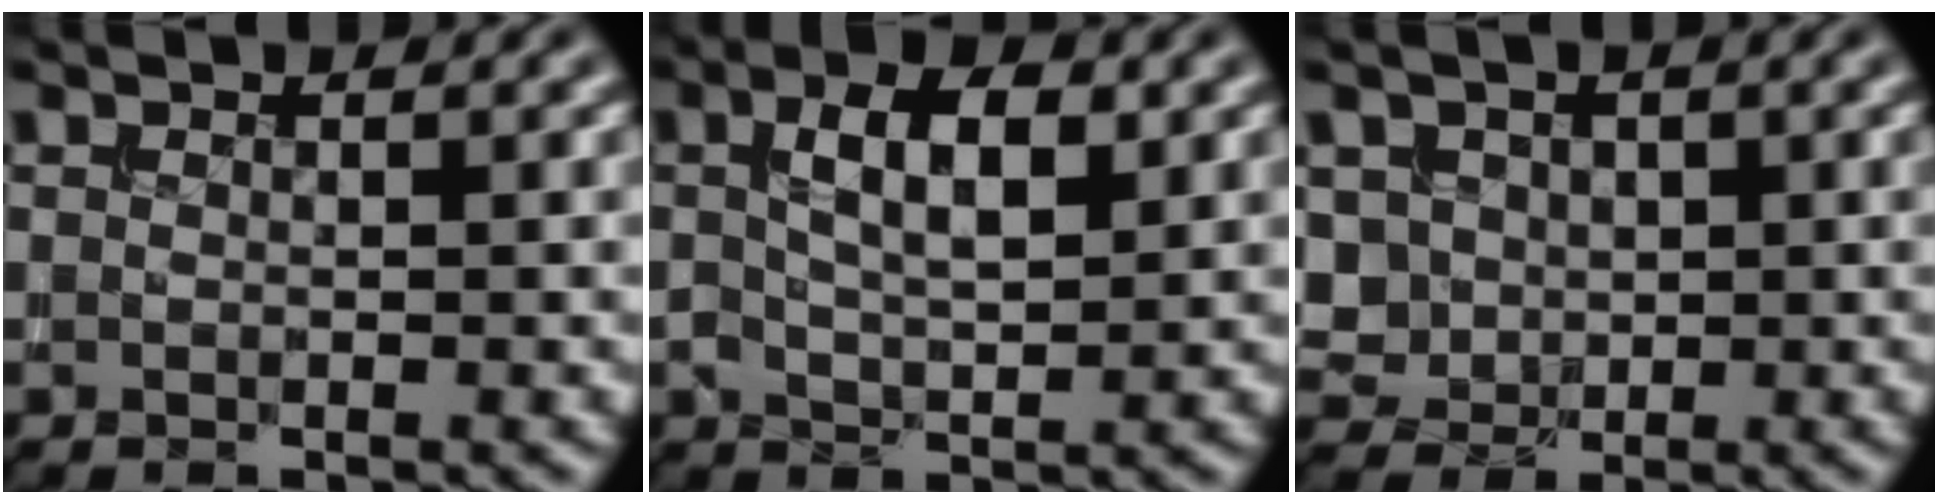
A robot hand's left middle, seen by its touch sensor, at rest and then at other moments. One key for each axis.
{"total": 4.5, "fx": 1.0, "fy": 1.9, "fz": 3.9, "tx": -0.075, "ty": 0.008, "tz": 0.018}
{"total": 3.7, "fx": 0.9, "fy": 3.3, "fz": 1.6, "tx": -0.043, "ty": 0.009, "tz": 0.024}